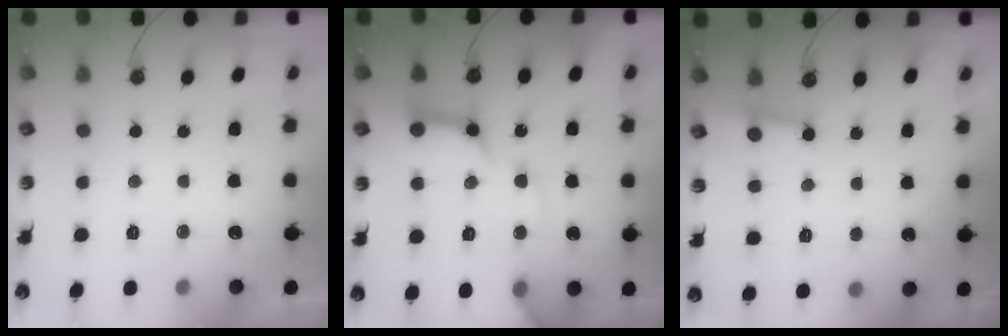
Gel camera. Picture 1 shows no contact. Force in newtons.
{"total": 15.9, "press": 15.8, "slide": 2.1}
{"total": 2.4, "press": 2.3, "slide": 0.6}